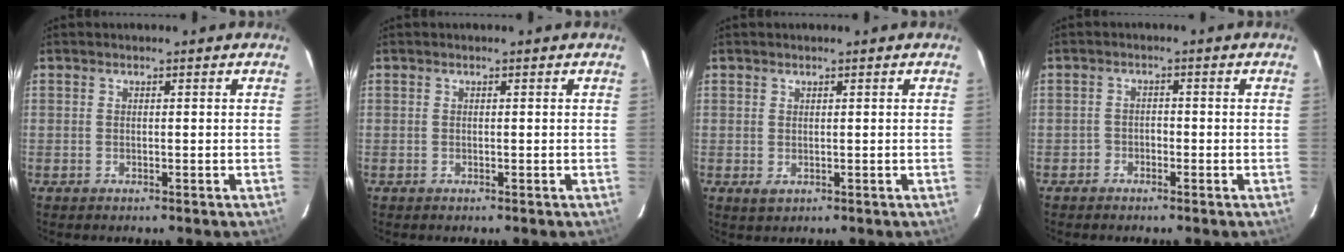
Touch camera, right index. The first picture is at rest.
{"total": 0.0}
{"total": 1.2, "force": [0.6, 1.0, 0.5], "torque": [-0.007, 0.000, 0.012]}
{"total": 1.8, "force": [-1.3, 1.2, 0.2], "torque": [-0.005, 0.002, -0.023]}